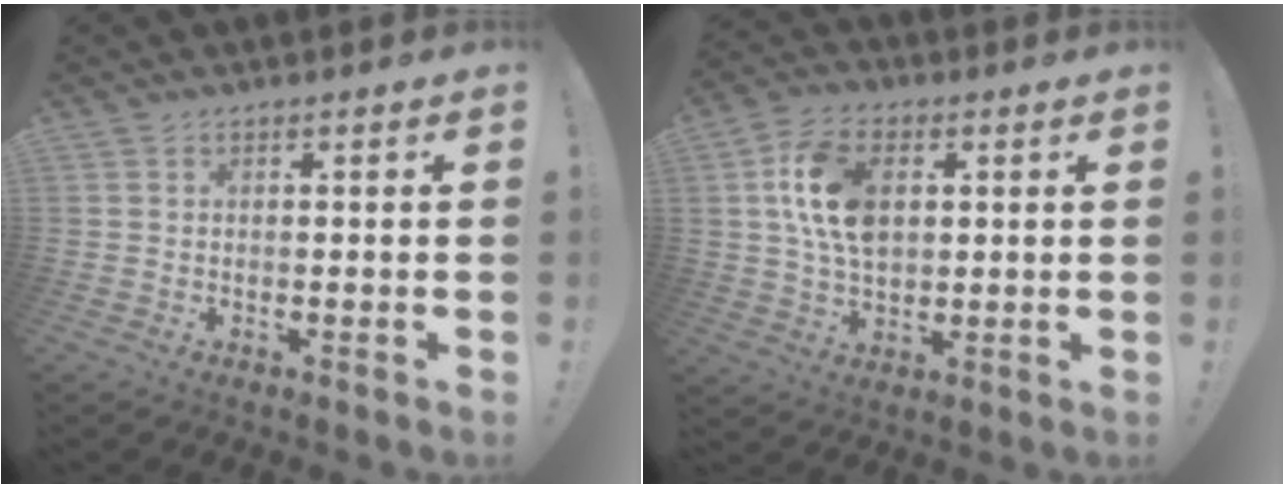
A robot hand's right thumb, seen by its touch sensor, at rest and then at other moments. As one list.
[{"total": 14.2, "force": [3.1, 9.5, 10.1], "torque": [-0.201, 0.014, 0.059]}]